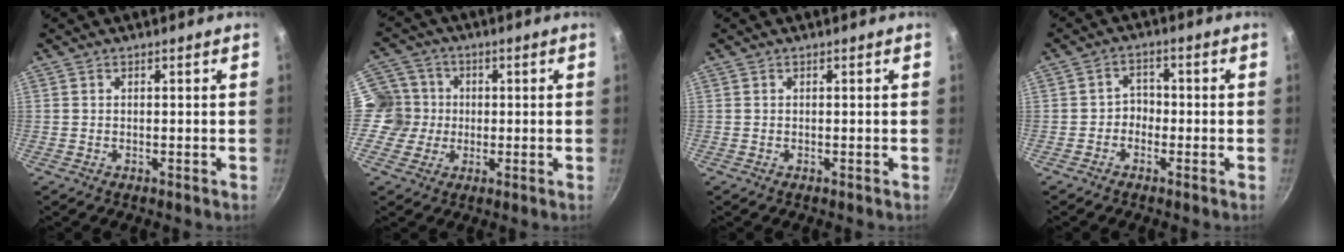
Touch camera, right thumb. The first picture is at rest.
{"total": 6.9, "force": [-0.1, 6.8, 1.2], "torque": [0.015, 0.010, -0.022]}
{"total": 0.0}
{"total": 3.1, "force": [-1.1, 2.6, 1.4], "torque": [0.003, 0.018, -0.026]}